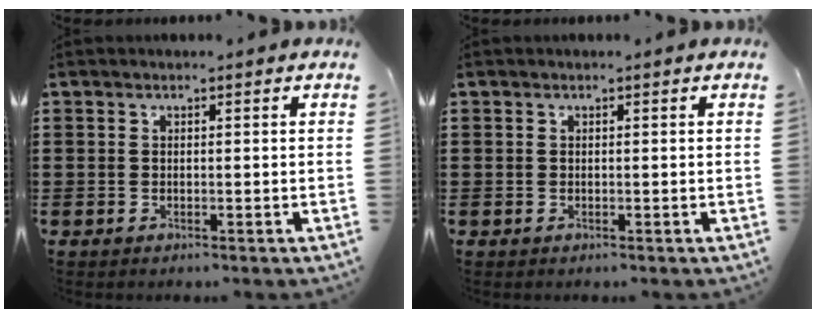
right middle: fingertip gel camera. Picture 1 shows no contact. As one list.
[{"total": 0.0}]